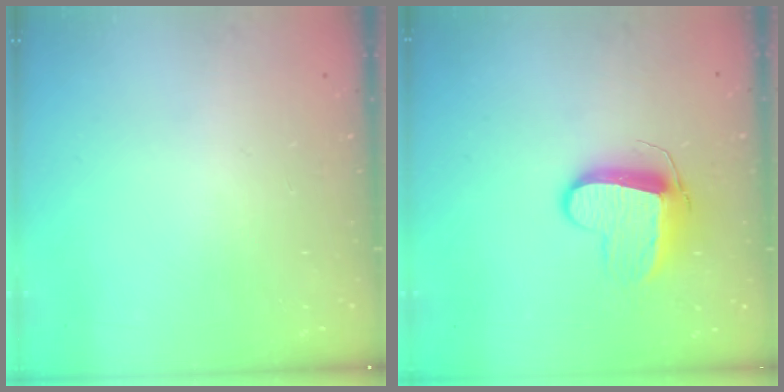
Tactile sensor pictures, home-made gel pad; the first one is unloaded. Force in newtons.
{"total": 9.5, "press": 9.5, "slide": 0.2}